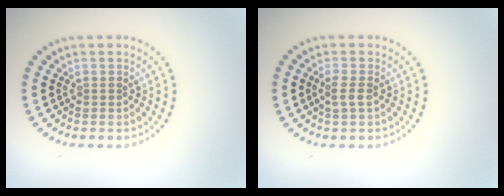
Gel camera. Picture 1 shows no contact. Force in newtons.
{"total": 1.3, "press": 1.2, "slide": 0.5}